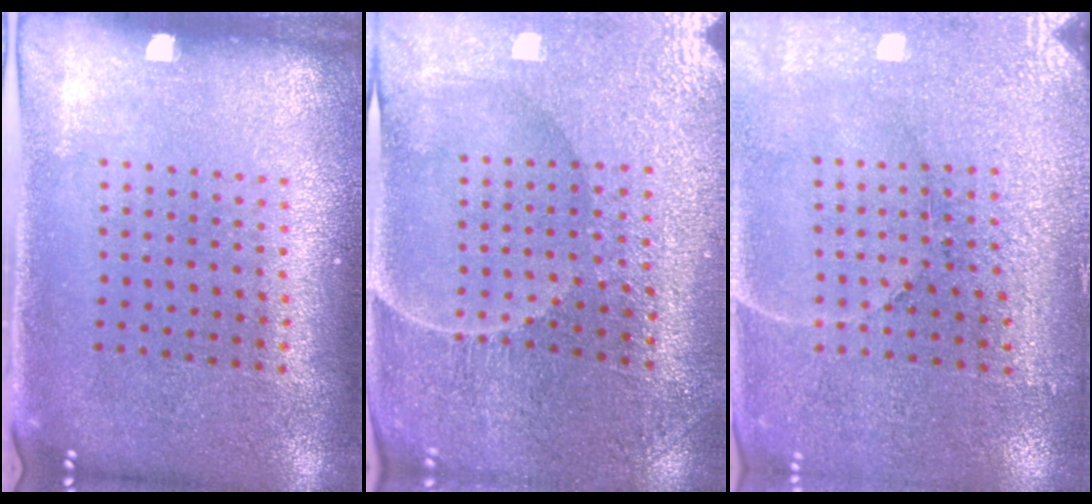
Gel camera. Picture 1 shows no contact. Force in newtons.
{"total": 1.9, "press": 1.9, "slide": 0.2}
{"total": 3.2, "press": 3.1, "slide": 0.4}